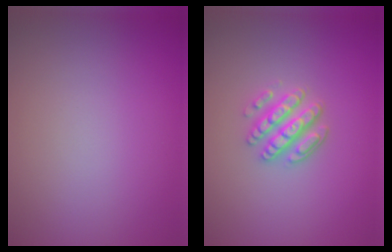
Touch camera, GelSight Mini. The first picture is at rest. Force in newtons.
{"total": 3.4, "press": 3.0, "slide": 1.5}